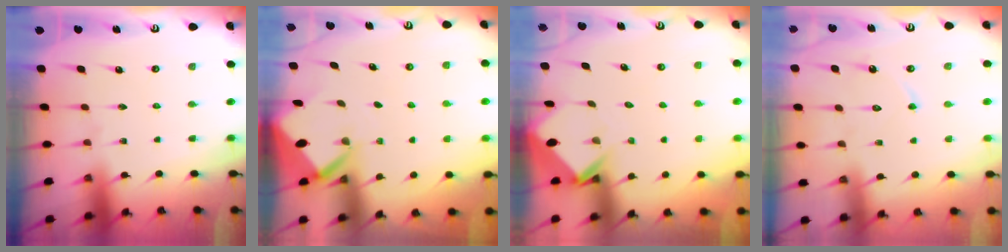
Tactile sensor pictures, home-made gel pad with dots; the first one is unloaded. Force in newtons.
{"total": 2.7, "press": 2.7, "slide": 0.2}
{"total": 3.9, "press": 3.8, "slide": 0.3}
{"total": 6.0, "press": 6.0, "slide": 0.5}